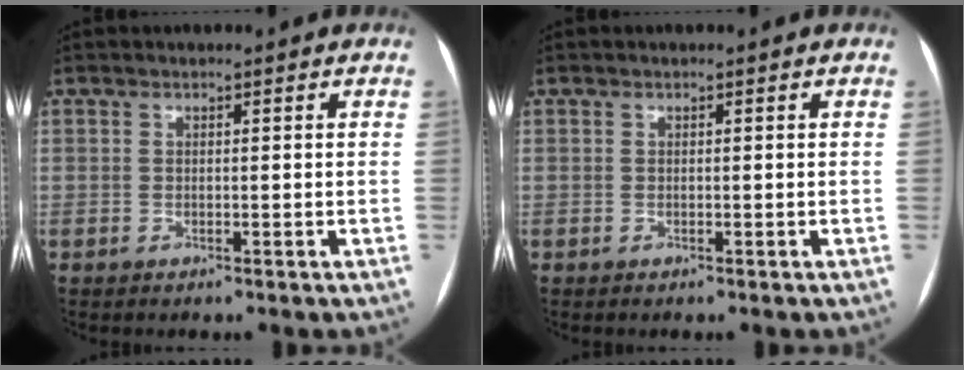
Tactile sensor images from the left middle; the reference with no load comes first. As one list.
[{"total": 0.0}]